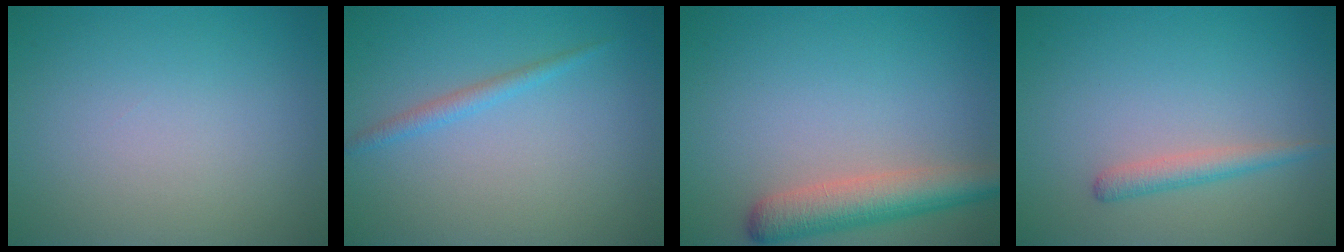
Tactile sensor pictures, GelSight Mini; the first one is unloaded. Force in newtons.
{"total": 1.3, "press": 1.3, "slide": 0.1}
{"total": 4.7, "press": 4.7, "slide": 0.4}
{"total": 1.7, "press": 1.7, "slide": 0.1}